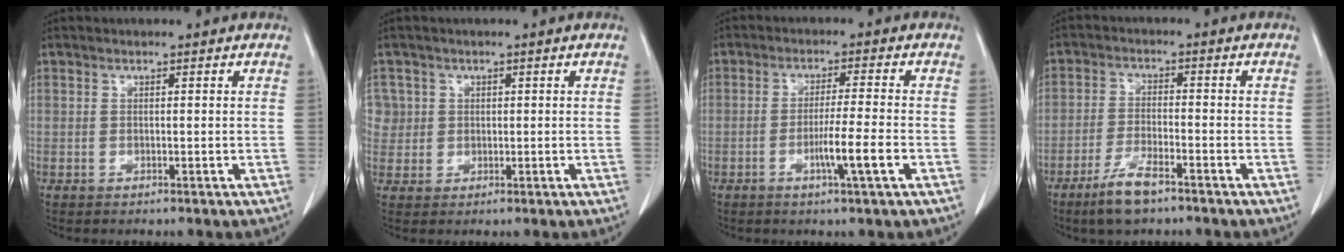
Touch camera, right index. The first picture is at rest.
{"total": 3.4, "force": [0.9, 3.3, -0.3], "torque": [0.022, 0.008, 0.018]}
{"total": 5.9, "force": [-2.1, -0.8, 5.5], "torque": [-0.095, -0.011, -0.037]}
{"total": 6.4, "force": [-4.5, 1.2, 4.3], "torque": [-0.091, -0.008, -0.082]}